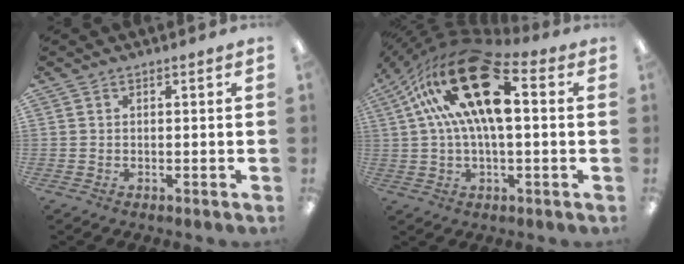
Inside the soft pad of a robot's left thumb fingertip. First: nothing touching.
{"total": 24.0, "force": [8.1, 10.9, 19.8], "torque": [-0.344, -0.021, 0.139]}